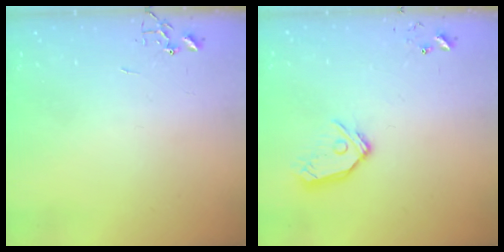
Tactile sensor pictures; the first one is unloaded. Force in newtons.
{"total": 11.6, "press": 11.6, "slide": 1.4}